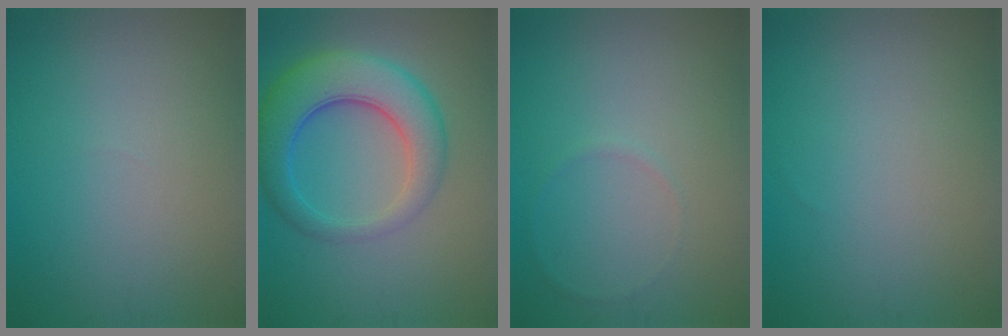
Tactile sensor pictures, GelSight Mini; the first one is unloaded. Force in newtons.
{"total": 6.9, "press": 6.9, "slide": 0.2}
{"total": 0.6, "press": 0.6, "slide": 0.1}
{"total": 0.0}